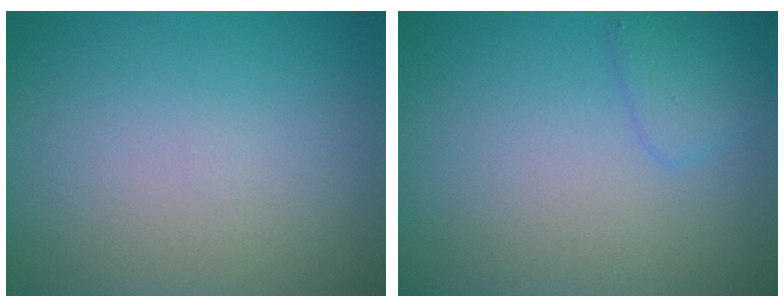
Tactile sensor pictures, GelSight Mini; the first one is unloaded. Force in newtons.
{"total": 1.6, "press": 1.6, "slide": 0.1}